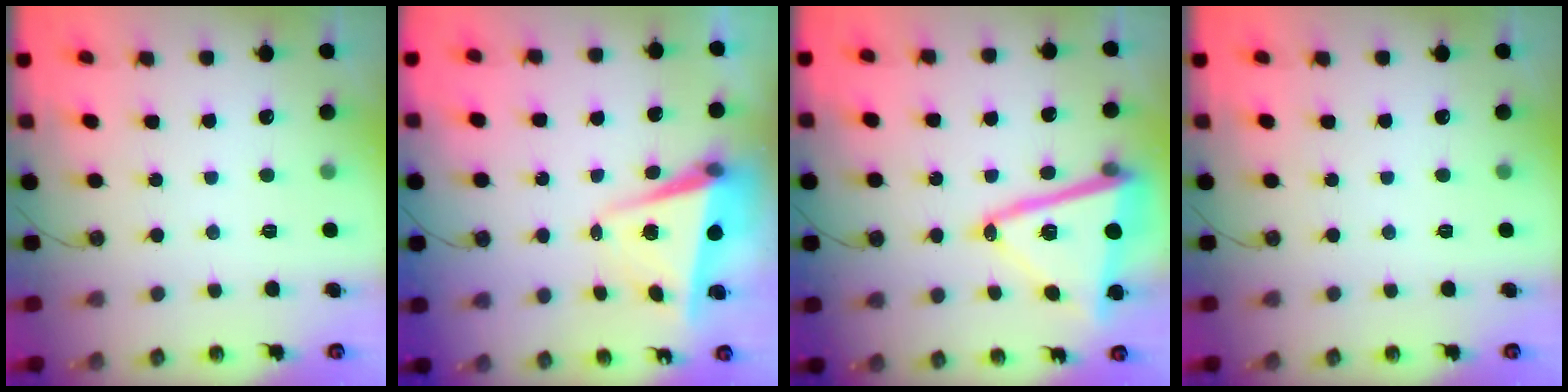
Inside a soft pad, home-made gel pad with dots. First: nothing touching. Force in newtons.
{"total": 5.7, "press": 5.6, "slide": 0.7}
{"total": 17.0, "press": 16.9, "slide": 2.0}
{"total": 0.0}